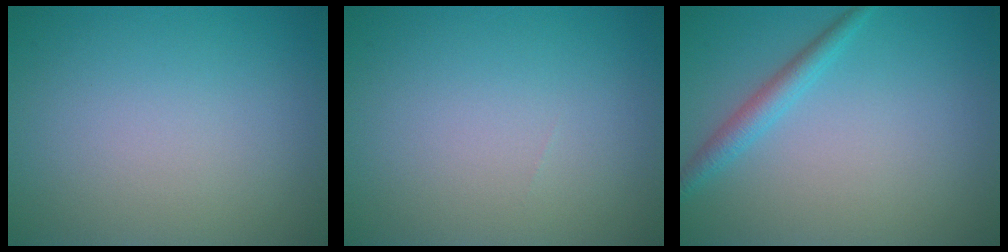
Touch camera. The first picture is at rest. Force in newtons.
{"total": 0.0}
{"total": 2.1, "press": 2.1, "slide": 0.1}